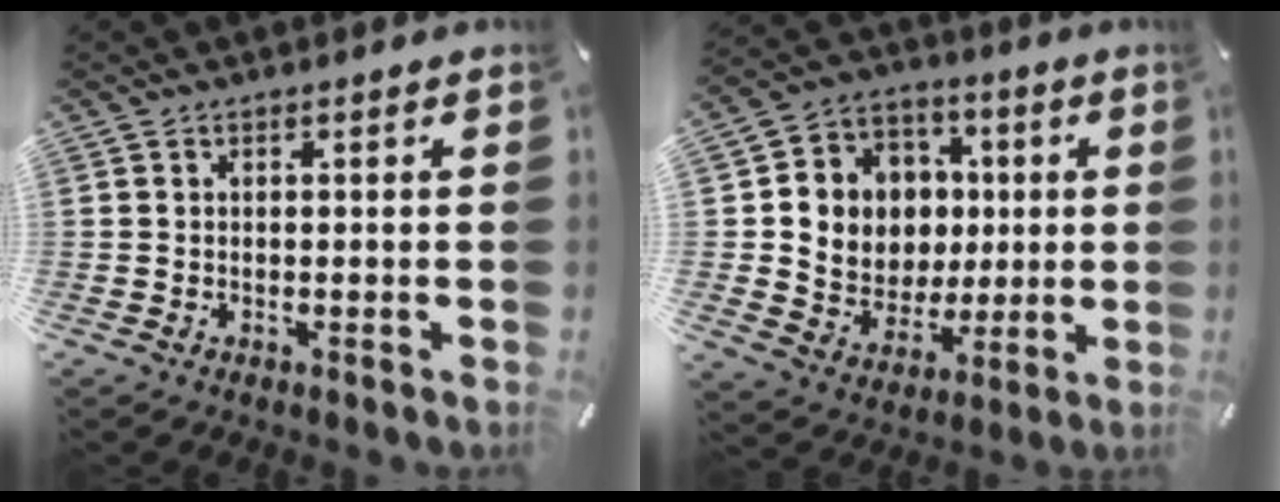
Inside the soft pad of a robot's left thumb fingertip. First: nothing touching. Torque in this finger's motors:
{"motor_torque": [2.40, 2.50, 1.01, 0.57, 0.18]}